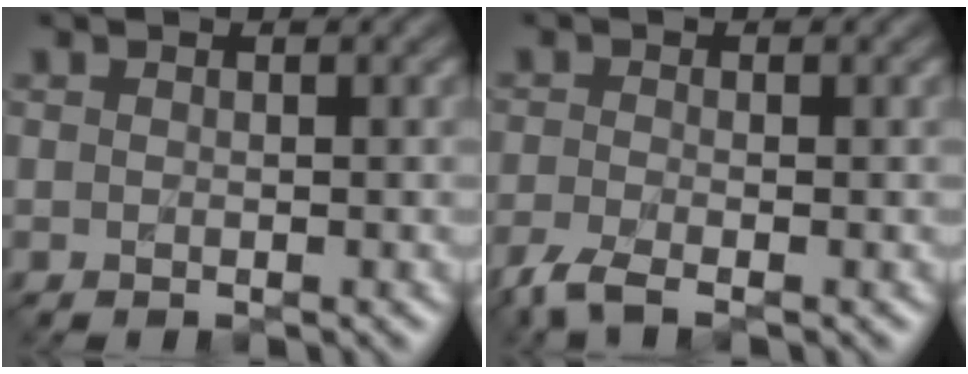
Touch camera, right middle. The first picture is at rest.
{"total": 2.6, "force": [-2.2, 0.4, 1.5], "torque": [-0.043, -0.007, -0.055]}